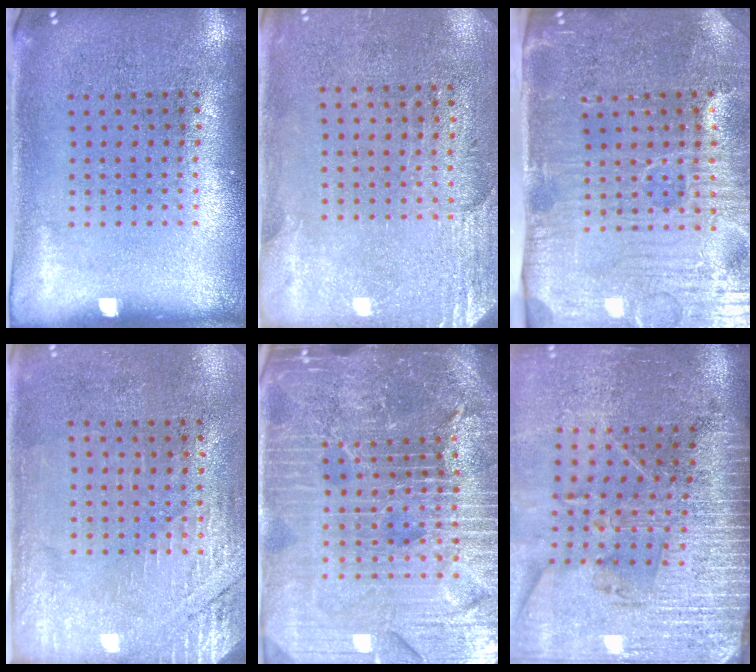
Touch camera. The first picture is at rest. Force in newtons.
{"total": 2.7, "press": 2.3, "slide": 1.4}
{"total": 5.1, "press": 4.5, "slide": 2.5}
{"total": 2.7, "press": 2.4, "slide": 1.2}
{"total": 6.1, "press": 5.4, "slide": 2.8}
{"total": 3.5, "press": 3.2, "slide": 1.4}